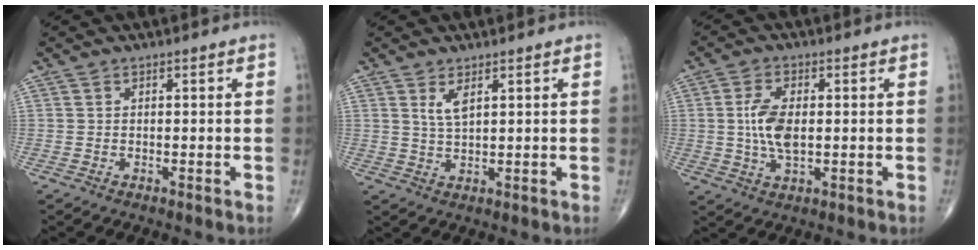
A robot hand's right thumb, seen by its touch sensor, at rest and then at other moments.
{"total": 3.0, "force": [1.5, 0.9, 2.4], "torque": [-0.049, -0.011, 0.035]}
{"total": 7.9, "force": [0.6, 3.4, 7.1], "torque": [-0.154, -0.008, 0.016]}